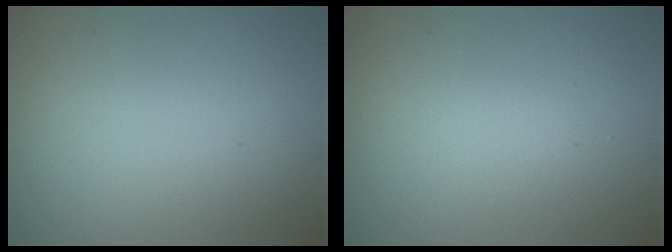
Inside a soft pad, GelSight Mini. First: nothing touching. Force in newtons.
{"total": 1.2, "press": 1.2, "slide": 0.0}